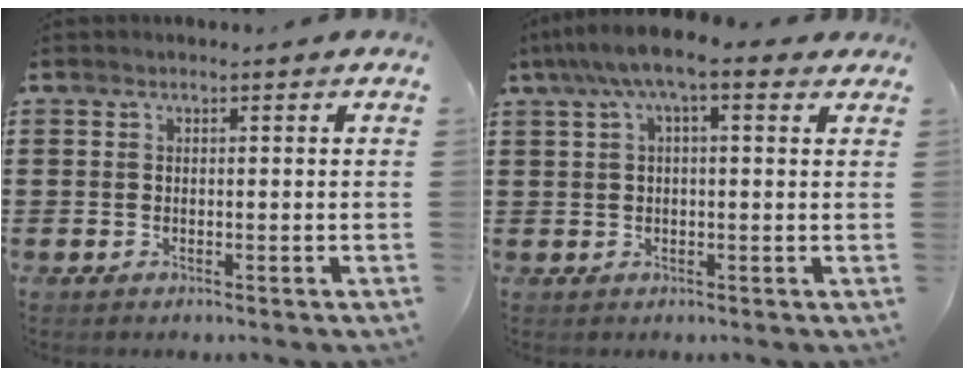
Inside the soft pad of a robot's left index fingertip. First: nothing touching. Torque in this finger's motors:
{"motor_torque": [2.14, 0.00, 0.99, 0.21]}